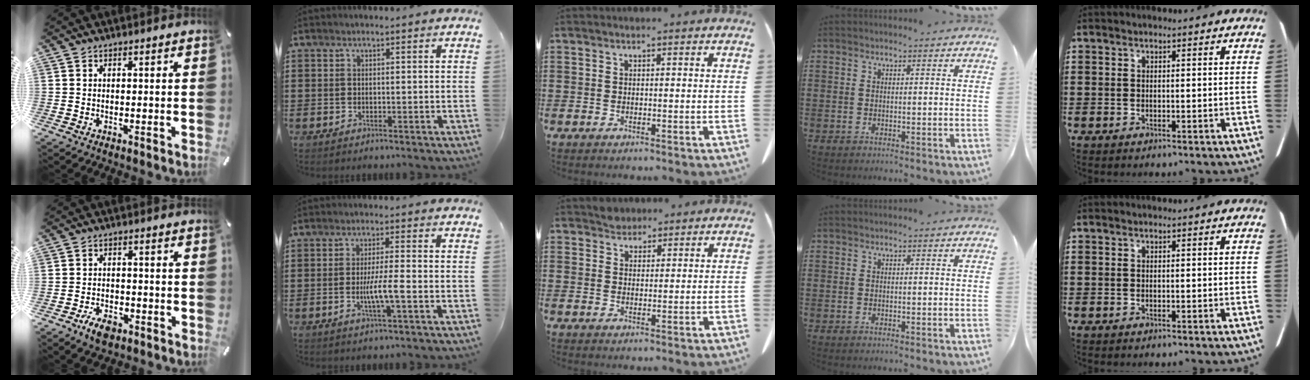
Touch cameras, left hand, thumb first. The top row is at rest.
{"thumb": {"total": 4.7, "force": [-3.0, 2.6, 2.4], "torque": [-0.049, 0.013, -0.057]}, "index": {"total": 5.0, "force": [-1.3, 0.1, 4.9], "torque": [-0.099, -0.009, -0.030]}, "middle": {"total": 2.3, "force": [2.1, 0.8, 0.0], "torque": [-0.004, 0.005, 0.043]}}